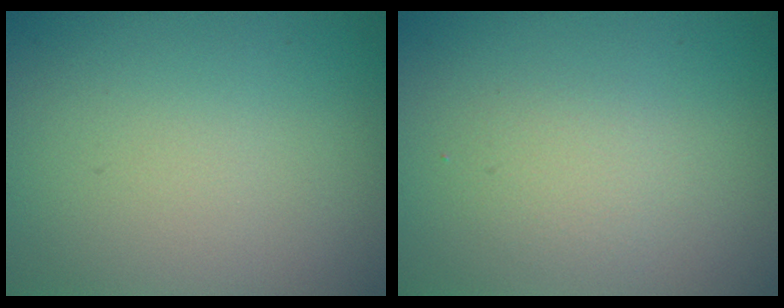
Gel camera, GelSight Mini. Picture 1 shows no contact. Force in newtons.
{"total": 1.6, "press": 1.6, "slide": 0.1}